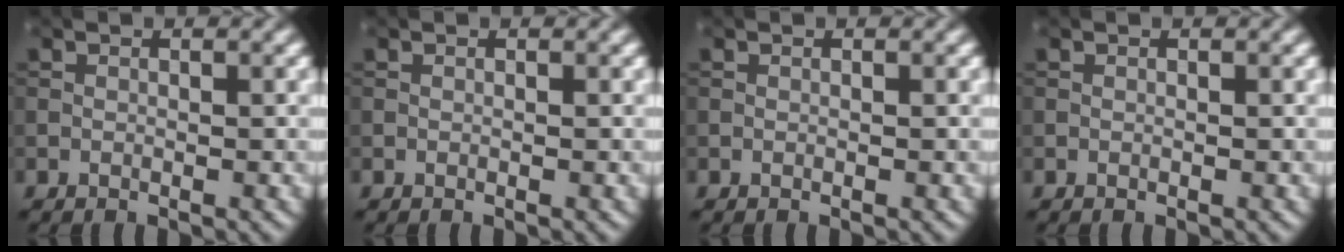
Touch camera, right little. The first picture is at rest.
{"total": 0.0}
{"total": 0.0}
{"total": 0.0}